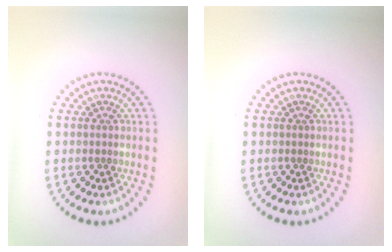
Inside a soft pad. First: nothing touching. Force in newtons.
{"total": 0.0}